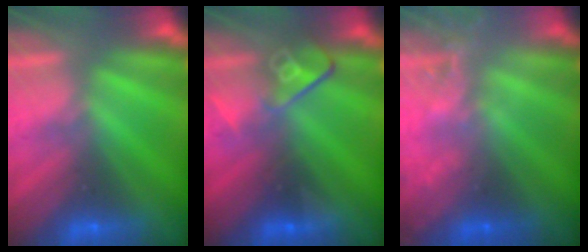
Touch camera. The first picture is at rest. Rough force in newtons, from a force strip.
{"total": 2.7}
{"total": 2.3}